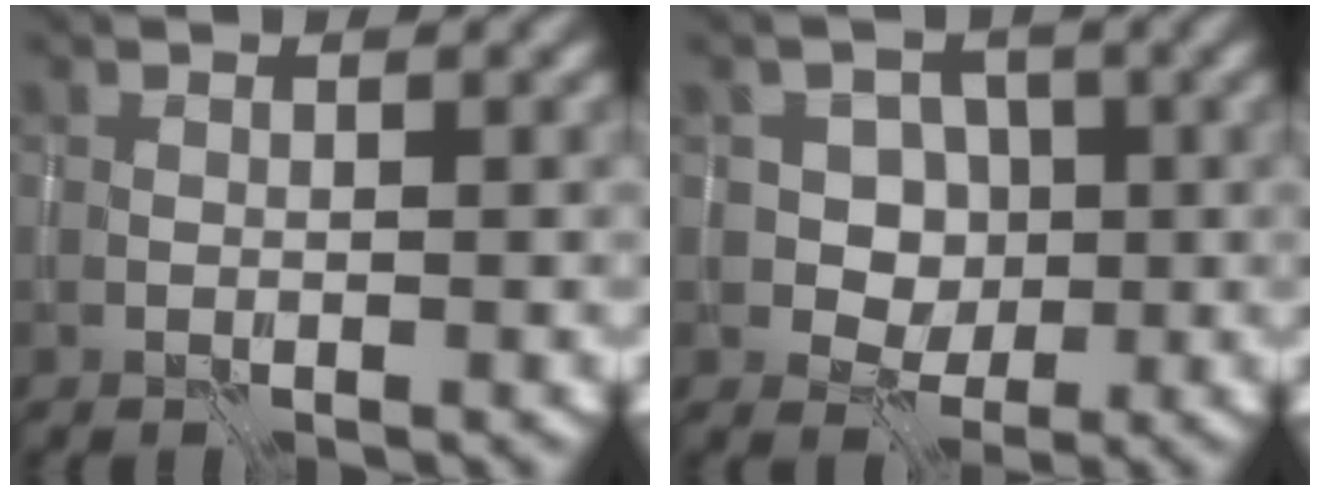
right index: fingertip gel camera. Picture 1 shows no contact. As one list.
[{"total": 3.7, "force": [0.4, 3.3, 1.6], "torque": [-0.009, -0.004, 0.000]}]